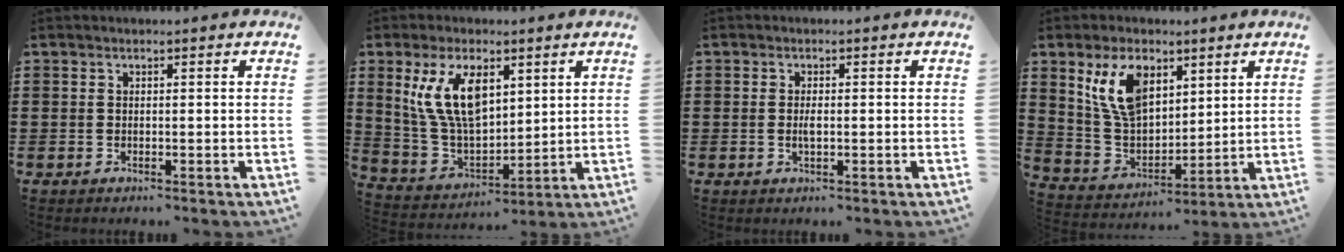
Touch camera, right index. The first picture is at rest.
{"total": 11.3, "force": [4.4, 5.7, 8.7], "torque": [-0.195, 0.009, 0.080]}
{"total": 1.7, "force": [-0.2, 0.6, 1.6], "torque": [-0.030, 0.000, -0.004]}
{"total": 10.6, "force": [5.1, 6.2, 7.0], "torque": [-0.166, 0.011, 0.096]}